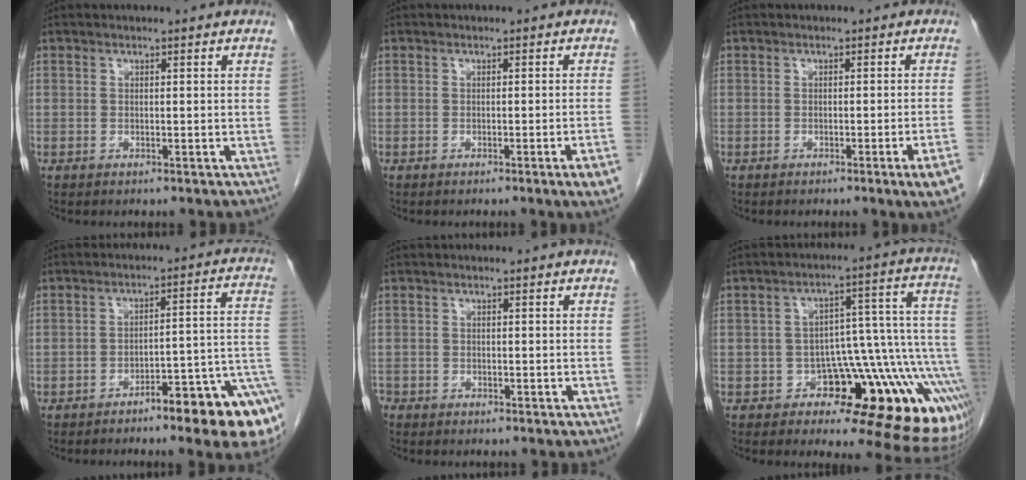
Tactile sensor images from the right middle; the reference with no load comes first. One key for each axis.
{"total": 3.7, "fx": -2.1, "fy": -0.7, "fz": 3.0, "tx": -0.031, "ty": -0.012, "tz": -0.031}
{"total": 4.6, "fx": -2.5, "fy": -1.1, "fz": 3.7, "tx": -0.040, "ty": -0.011, "tz": -0.038}
{"total": 12.2, "fx": -6.3, "fy": 1.3, "fz": 10.4, "tx": -0.078, "ty": 0.026, "tz": -0.083}
{"total": 1.0, "fx": -0.8, "fy": 0.5, "fz": 0.1, "tx": -0.007, "ty": 0.001, "tz": -0.018}
{"total": 15.5, "fx": -7.5, "fy": 5.2, "fz": 12.6, "tx": -0.070, "ty": 0.071, "tz": -0.099}